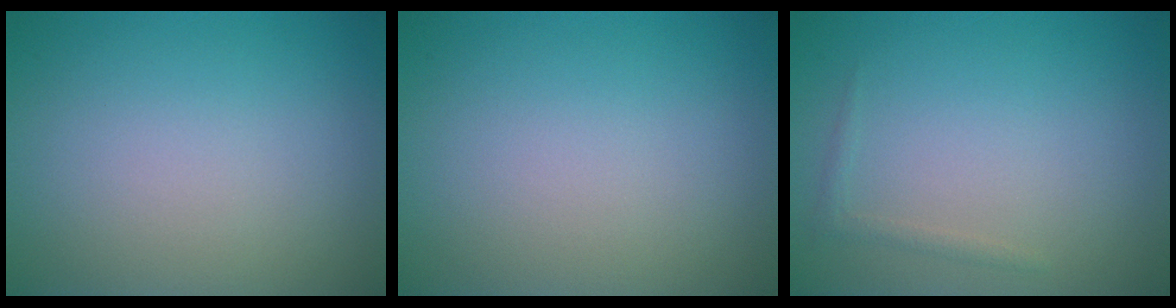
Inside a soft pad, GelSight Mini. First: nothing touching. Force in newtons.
{"total": 0.0}
{"total": 0.8, "press": 0.8, "slide": 0.1}